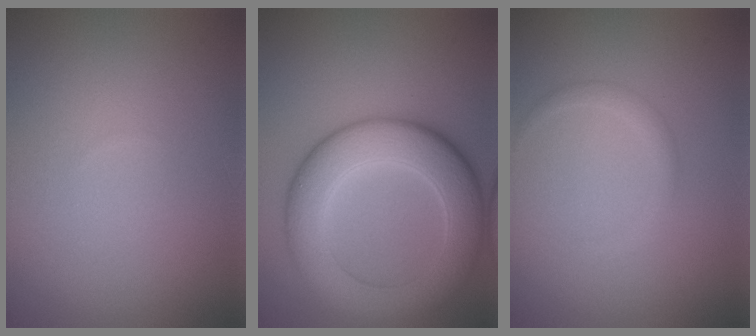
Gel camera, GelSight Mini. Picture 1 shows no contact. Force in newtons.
{"total": 8.3, "press": 8.3, "slide": 0.4}
{"total": 1.1, "press": 1.1, "slide": 0.1}